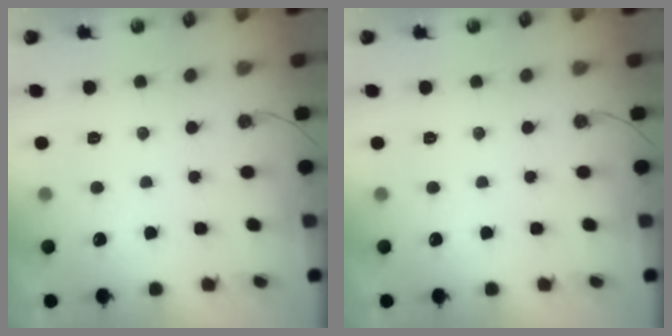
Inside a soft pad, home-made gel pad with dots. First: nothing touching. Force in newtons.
{"total": 0.0}